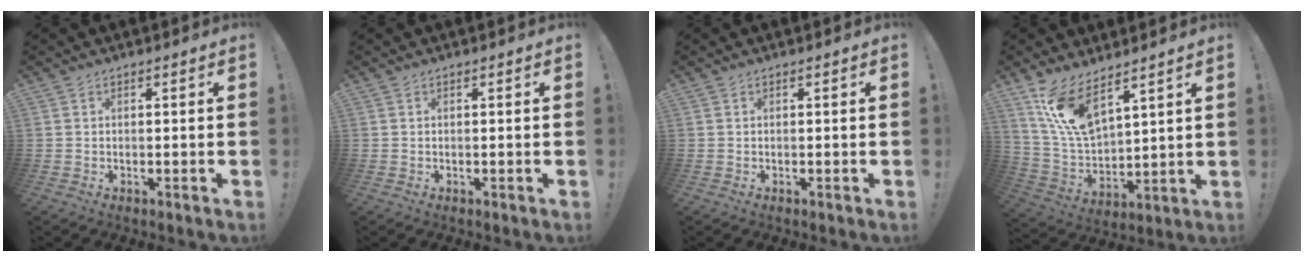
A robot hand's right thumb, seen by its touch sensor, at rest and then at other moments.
{"total": 0.0}
{"total": 0.0}
{"total": 13.5, "force": [9.4, 5.4, 8.0], "torque": [-0.172, -0.055, 0.178]}